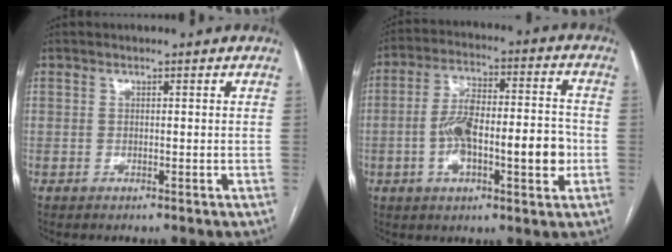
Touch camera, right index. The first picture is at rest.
{"total": 14.1, "force": [-2.7, 4.4, 13.1], "torque": [-0.220, 0.028, -0.040]}